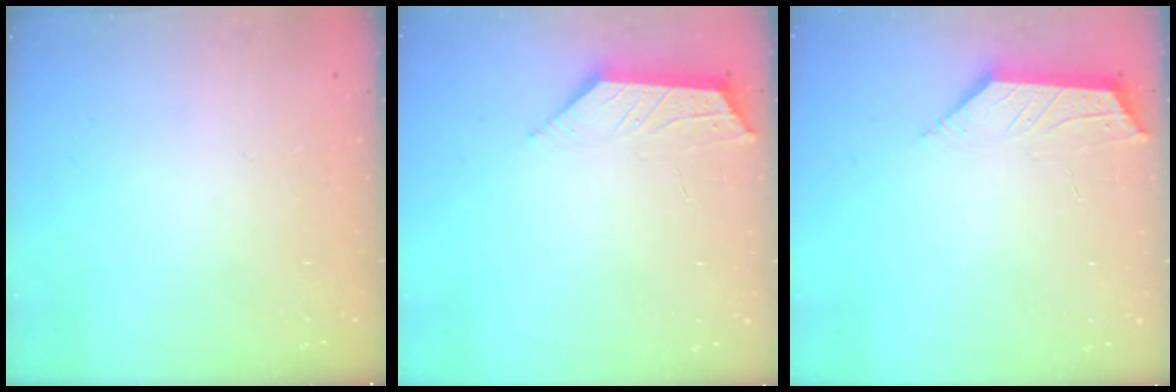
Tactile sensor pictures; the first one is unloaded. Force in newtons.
{"total": 2.3, "press": 2.3, "slide": 0.5}
{"total": 2.3, "press": 2.3, "slide": 0.5}